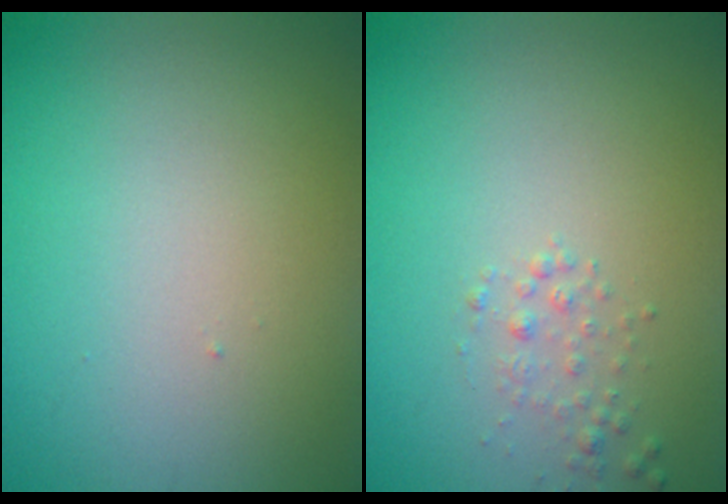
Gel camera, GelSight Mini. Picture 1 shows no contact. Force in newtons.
{"total": 1.2, "press": 1.2, "slide": 0.1}